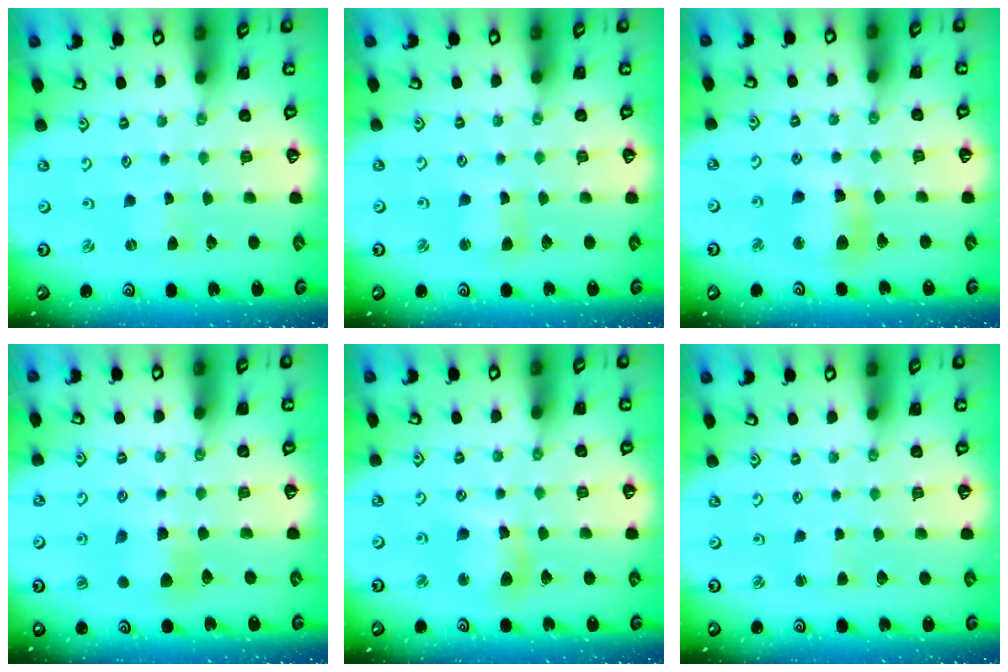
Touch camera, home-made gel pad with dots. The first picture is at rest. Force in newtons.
{"total": 2.9, "press": 2.9, "slide": 0.3}
{"total": 11.8, "press": 11.7, "slide": 1.9}
{"total": 6.3, "press": 6.3, "slide": 0.4}
{"total": 8.9, "press": 8.9, "slide": 1.1}
{"total": 1.6, "press": 1.6, "slide": 0.2}